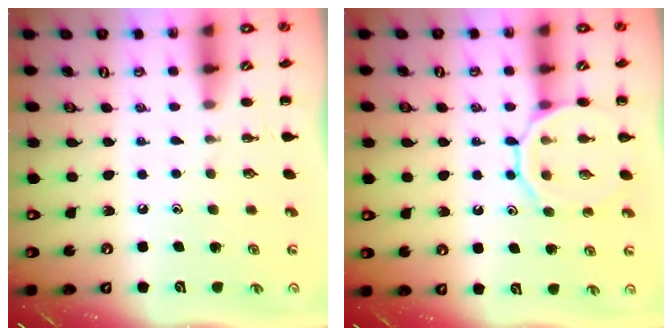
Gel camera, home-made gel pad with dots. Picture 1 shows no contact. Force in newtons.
{"total": 12.1, "press": 12.0, "slide": 1.3}